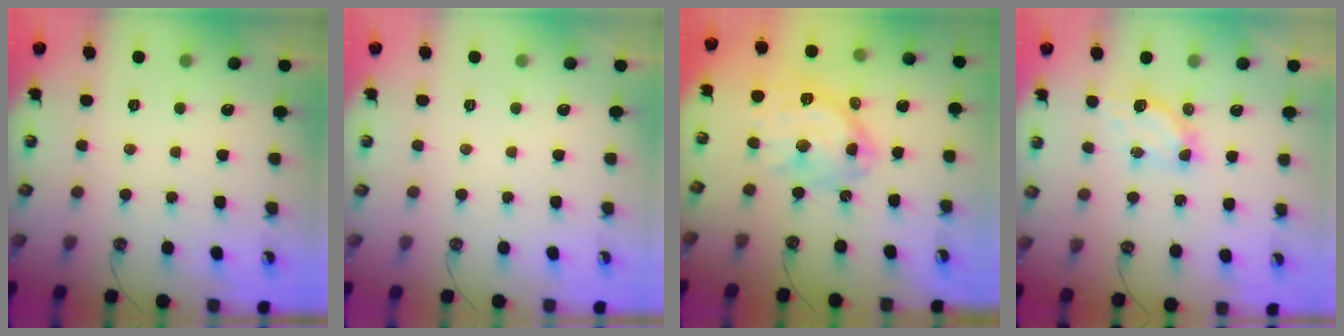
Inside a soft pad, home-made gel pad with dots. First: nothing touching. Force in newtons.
{"total": 0.0}
{"total": 15.1, "press": 15.0, "slide": 0.9}
{"total": 6.1, "press": 6.1, "slide": 0.3}